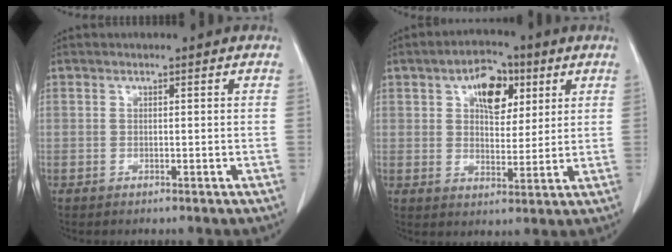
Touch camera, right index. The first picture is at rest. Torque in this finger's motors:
{"motor_torque": [0.21, 0.19, 0.16, 0.10]}